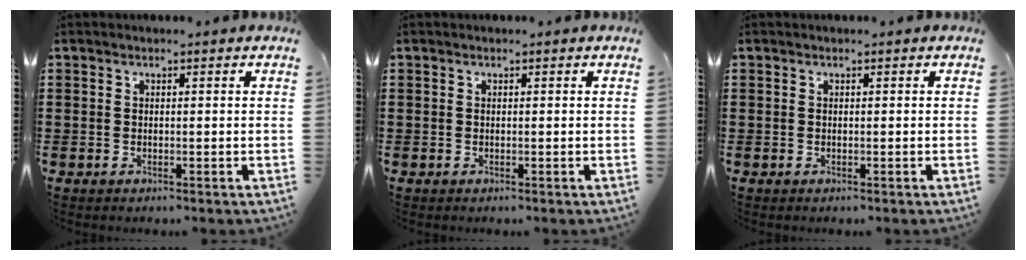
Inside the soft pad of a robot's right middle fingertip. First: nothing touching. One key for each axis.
{"total": 0.0}
{"total": 0.0}